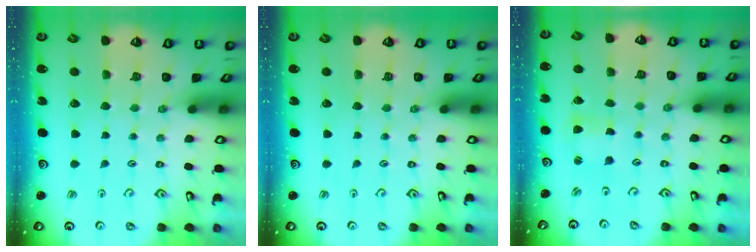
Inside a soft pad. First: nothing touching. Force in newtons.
{"total": 0.0}
{"total": 1.7, "press": 1.6, "slide": 0.3}